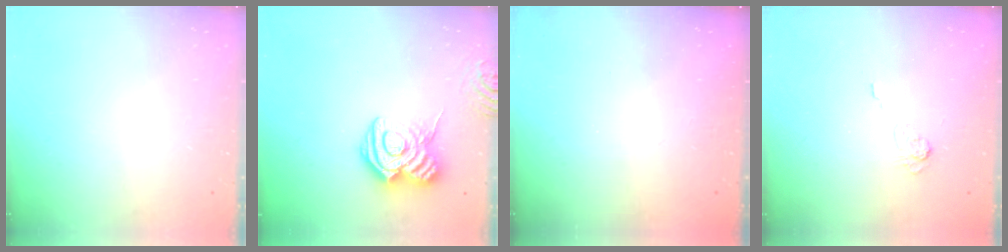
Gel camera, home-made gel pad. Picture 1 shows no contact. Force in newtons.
{"total": 14.5, "press": 14.4, "slide": 1.4}
{"total": 2.5, "press": 2.4, "slide": 0.8}
{"total": 3.1, "press": 2.7, "slide": 1.6}